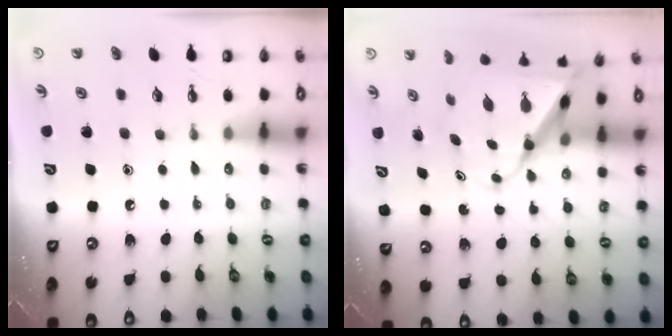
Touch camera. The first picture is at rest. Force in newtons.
{"total": 8.7, "press": 8.7, "slide": 0.8}